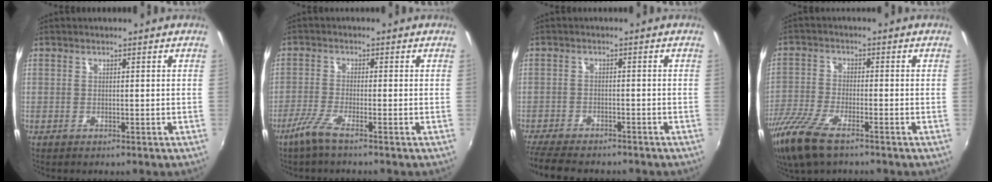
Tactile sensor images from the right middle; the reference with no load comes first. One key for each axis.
{"total": 4.2, "fx": -3.0, "fy": -0.3, "fz": 2.9, "tx": -0.076, "ty": -0.008, "tz": -0.061}
{"total": 10.1, "fx": -8.8, "fy": 2.5, "fz": 4.3, "tx": -0.107, "ty": -0.026, "tz": -0.145}
{"total": 10.9, "fx": -7.5, "fy": 3.1, "fz": 7.2, "tx": -0.172, "ty": -0.034, "tz": -0.153}